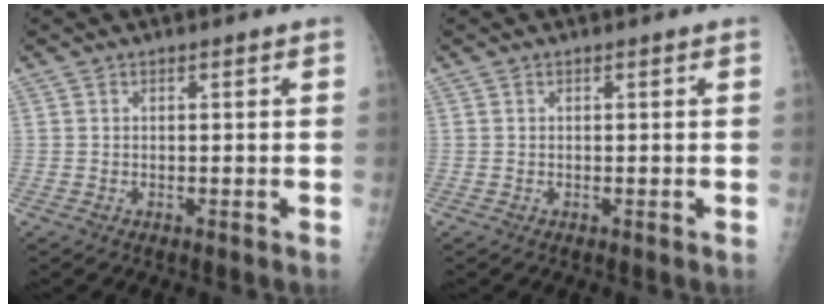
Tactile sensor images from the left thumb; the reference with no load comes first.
{"total": 0.0}